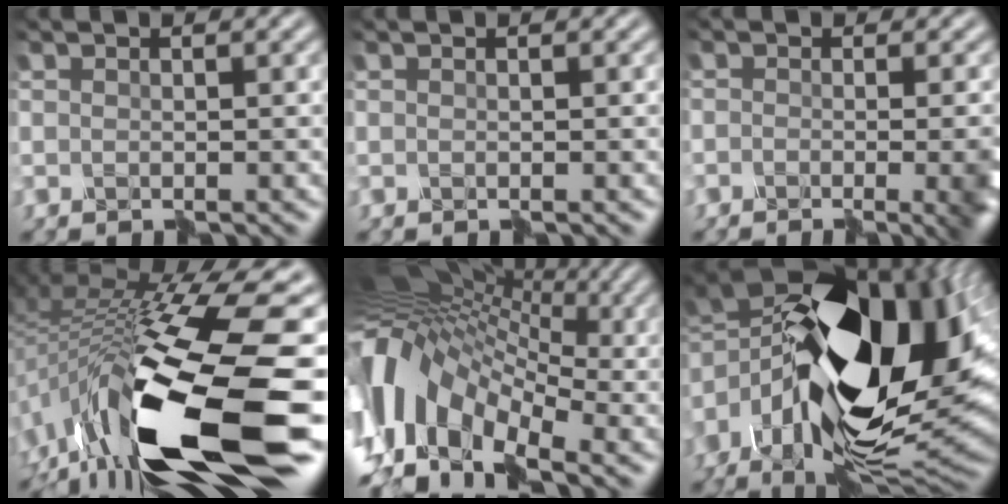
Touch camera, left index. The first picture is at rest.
{"total": 0.0}
{"total": 7.6, "force": [-2.7, 3.5, 6.1], "torque": [-0.053, -0.001, -0.029]}
{"total": 16.8, "force": [-6.1, 4.9, 14.9], "torque": [-0.281, 0.008, -0.106]}
{"total": 12.2, "force": [-1.1, 8.5, 8.7], "torque": [-0.190, 0.020, -0.029]}
{"total": 19.2, "force": [-2.1, 11.1, 15.5], "torque": [-0.312, 0.022, -0.051]}